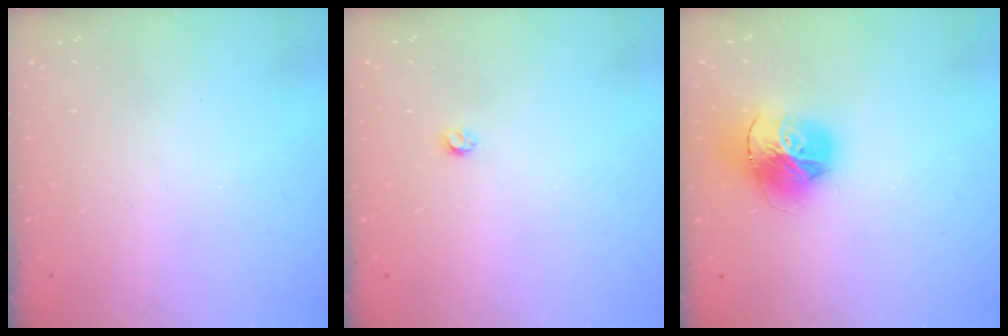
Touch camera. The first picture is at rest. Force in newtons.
{"total": 2.9, "press": 2.8, "slide": 0.5}
{"total": 17.3, "press": 17.2, "slide": 1.8}